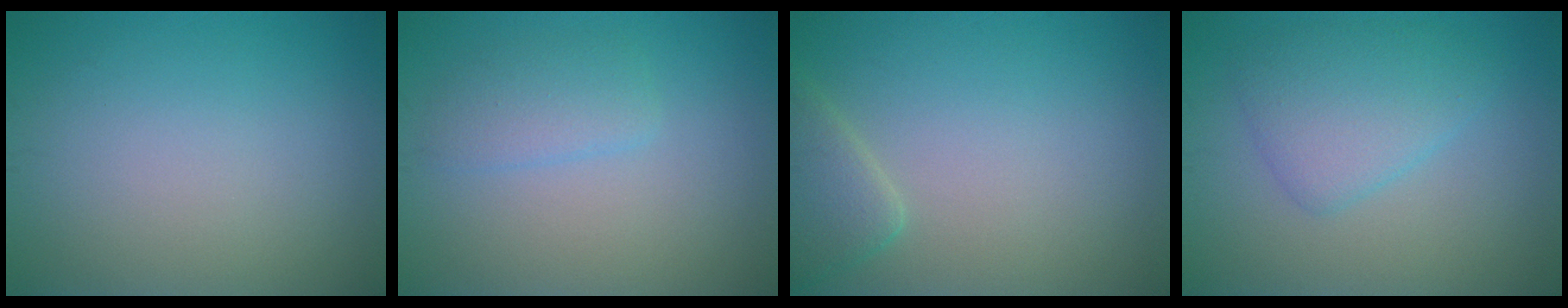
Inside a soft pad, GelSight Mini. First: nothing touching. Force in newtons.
{"total": 2.1, "press": 2.1, "slide": 0.1}
{"total": 2.8, "press": 2.8, "slide": 0.2}
{"total": 3.9, "press": 3.9, "slide": 0.1}